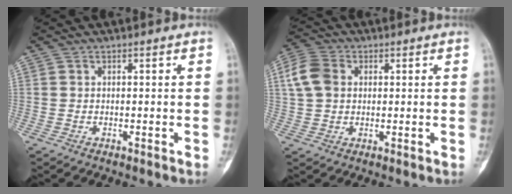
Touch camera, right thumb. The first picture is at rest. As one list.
[{"total": 7.4, "force": [1.7, 5.6, 4.6], "torque": [-0.091, 0.011, 0.029]}]